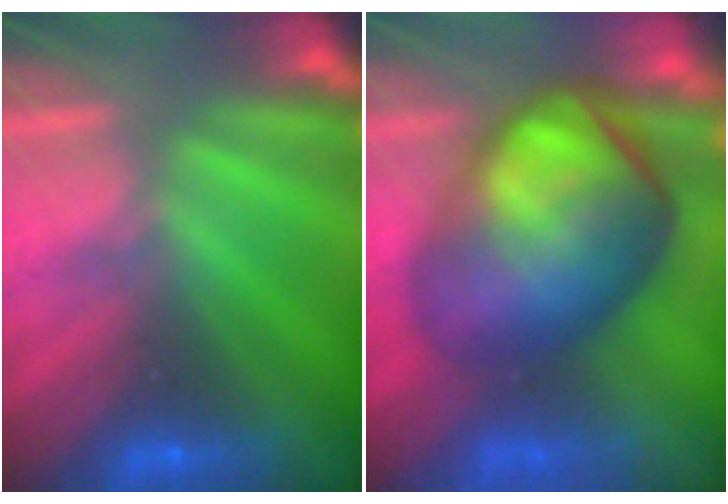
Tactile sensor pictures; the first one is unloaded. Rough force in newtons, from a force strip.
{"total": 8.1}